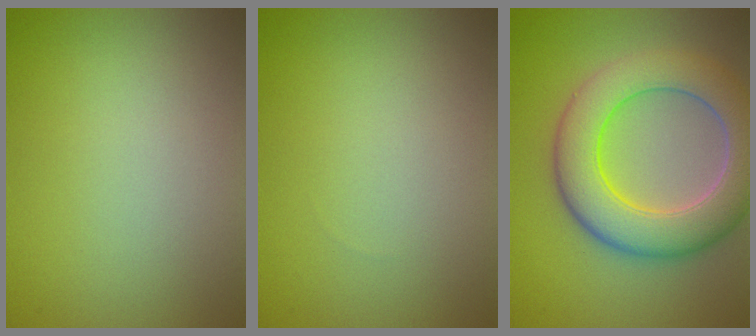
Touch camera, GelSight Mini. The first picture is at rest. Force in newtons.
{"total": 0.0}
{"total": 8.4, "press": 8.3, "slide": 0.5}